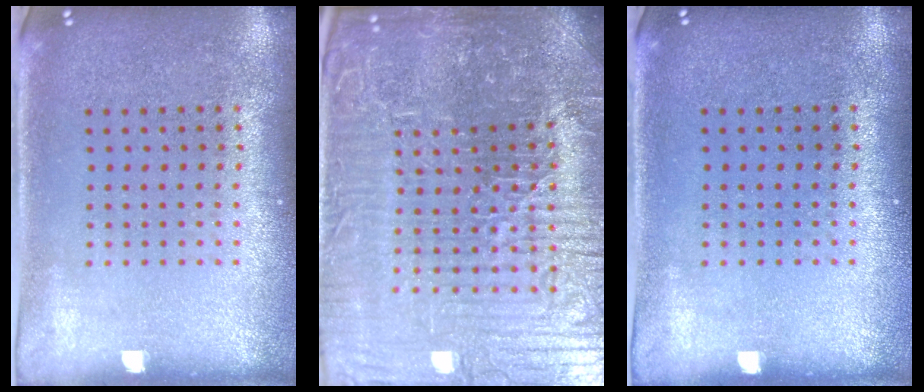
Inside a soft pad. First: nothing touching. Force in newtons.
{"total": 7.1, "press": 6.5, "slide": 2.9}
{"total": 0.0}